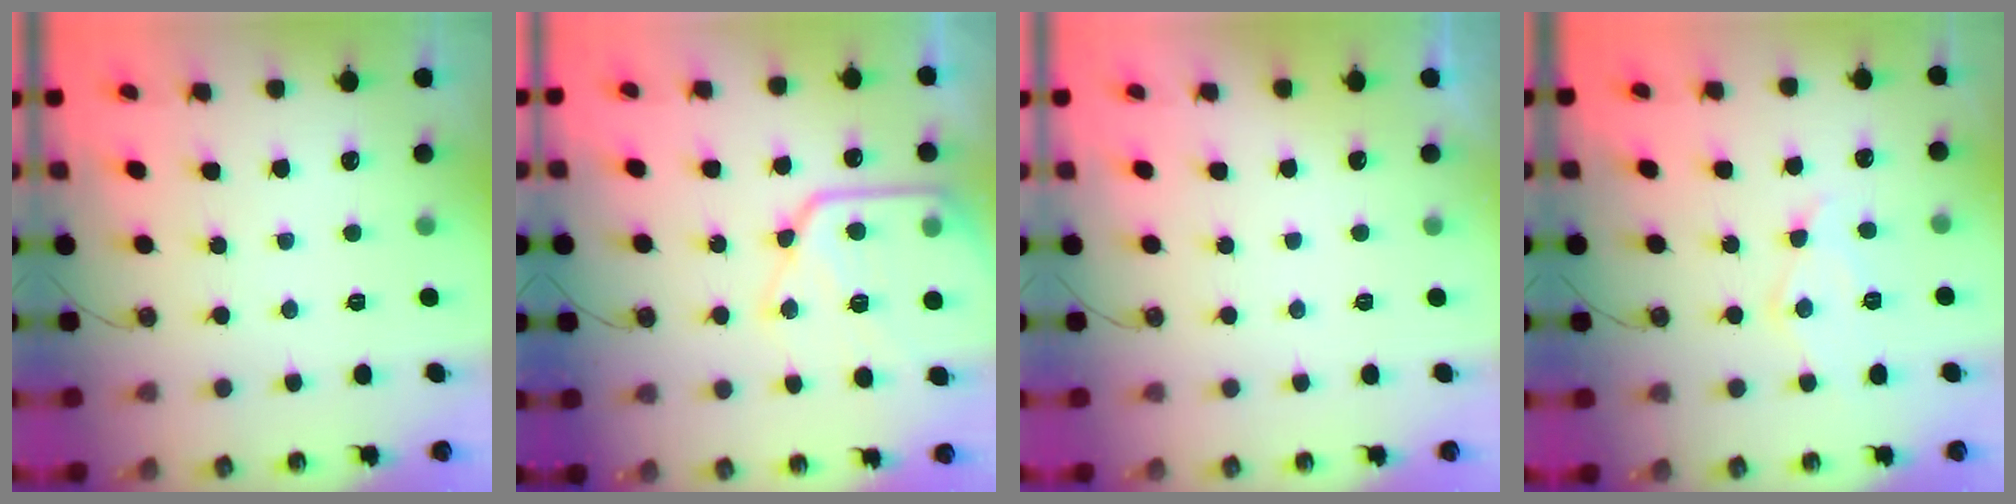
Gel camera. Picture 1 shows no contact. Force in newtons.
{"total": 16.6, "press": 16.6, "slide": 0.8}
{"total": 0.0}
{"total": 10.9, "press": 10.9, "slide": 0.7}